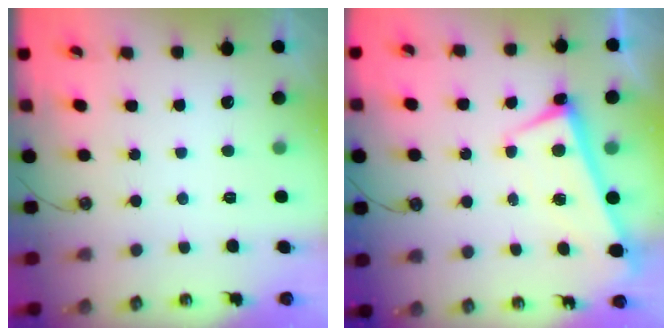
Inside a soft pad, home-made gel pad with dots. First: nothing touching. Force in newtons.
{"total": 1.0, "press": 0.8, "slide": 0.5}